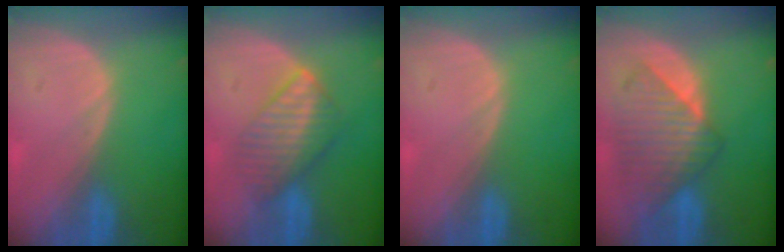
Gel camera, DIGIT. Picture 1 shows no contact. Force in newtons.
{"total": 6.6, "press": 6.5, "slide": 1.3}
{"total": 0.0}
{"total": 8.7, "press": 8.1, "slide": 3.1}